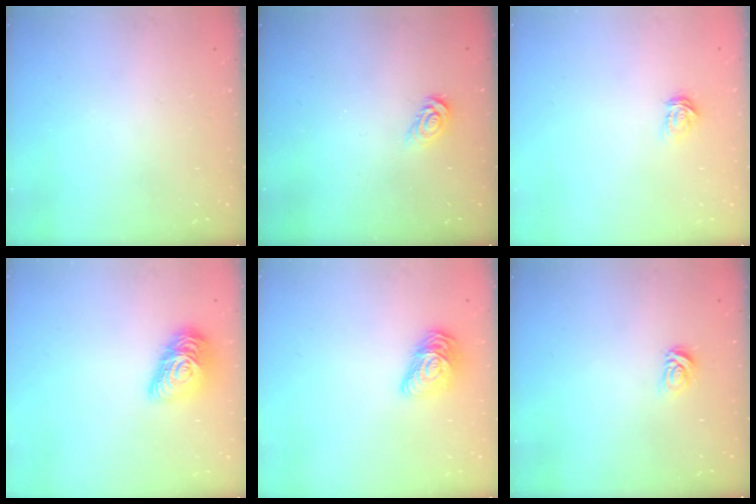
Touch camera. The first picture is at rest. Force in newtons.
{"total": 3.8, "press": 3.7, "slide": 0.4}
{"total": 3.4, "press": 3.4, "slide": 0.4}
{"total": 14.2, "press": 14.2, "slide": 0.8}
{"total": 11.6, "press": 11.5, "slide": 0.5}
{"total": 5.0, "press": 5.0, "slide": 0.5}